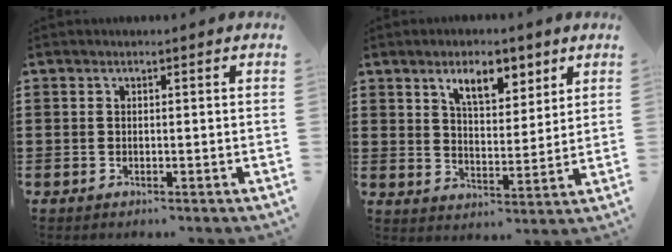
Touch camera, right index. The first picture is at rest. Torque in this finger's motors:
{"motor_torque": [1.13, 0.99, 0.29, 0.14]}